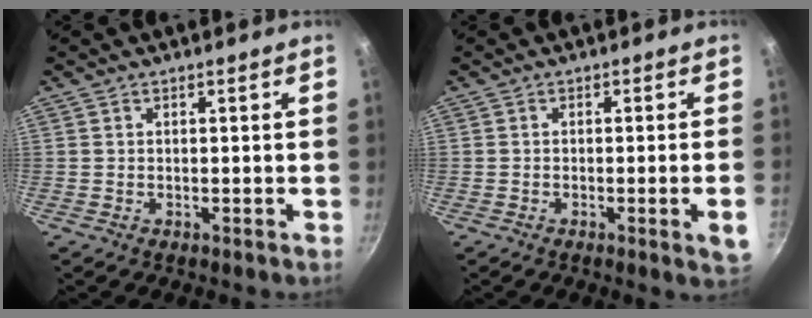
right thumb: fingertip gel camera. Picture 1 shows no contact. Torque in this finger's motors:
{"motor_torque": [0.36, -0.35, 0.08, 0.64, 0.01]}